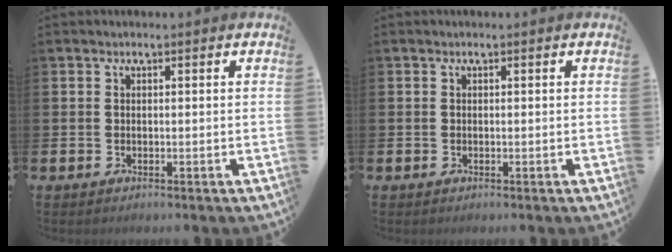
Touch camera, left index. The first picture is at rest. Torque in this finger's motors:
{"motor_torque": [-0.15, 0.07, -0.01, -0.01]}